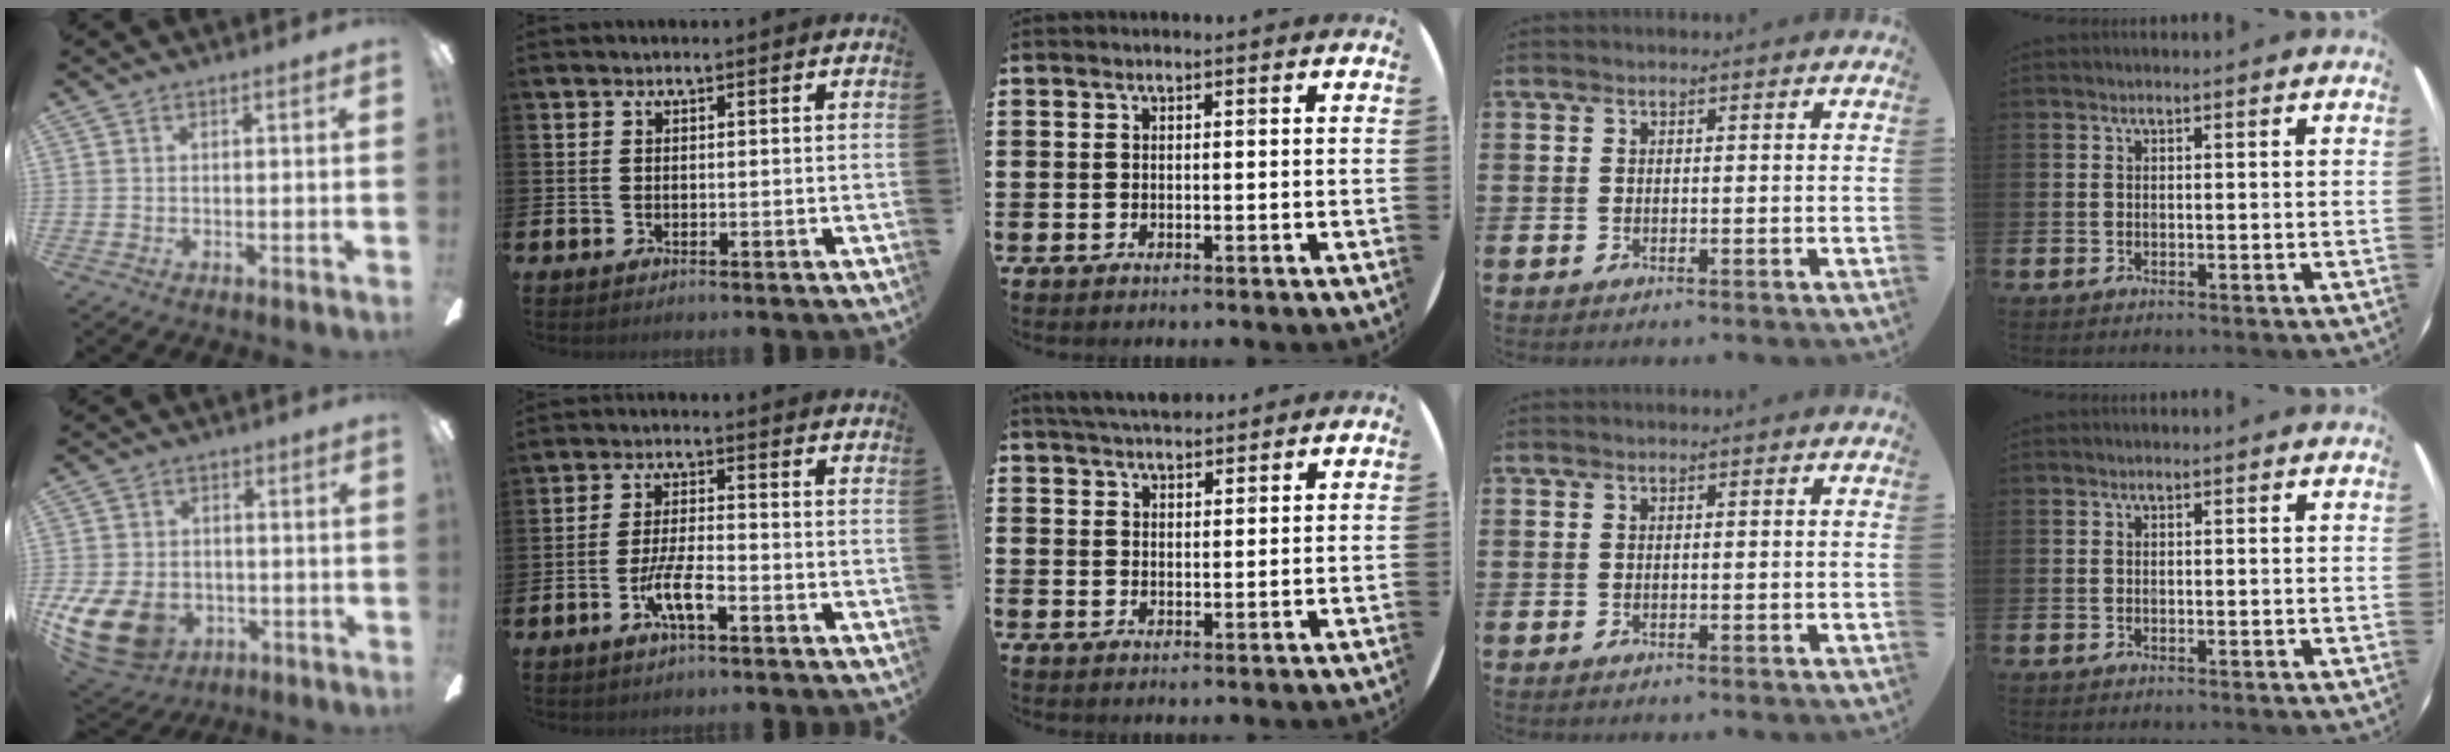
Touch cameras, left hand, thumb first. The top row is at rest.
{"thumb": {"total": 14.4, "force": [-4.8, 10.2, 9.0], "torque": [-0.197, 0.024, -0.081]}, "index": {"total": 5.3, "force": [-2.3, 1.3, 4.6], "torque": [-0.098, 0.000, -0.046]}, "middle": {"total": 4.1, "force": [4.0, 0.6, 1.0], "torque": [-0.026, -0.008, 0.073]}}